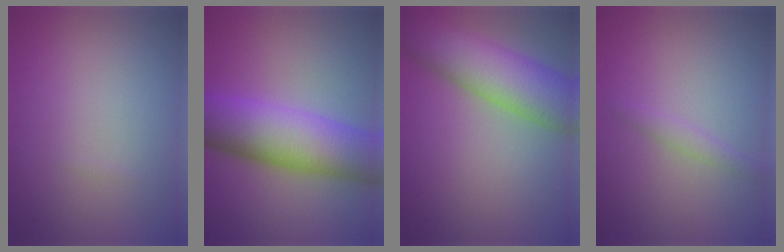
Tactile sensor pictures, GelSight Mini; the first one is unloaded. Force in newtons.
{"total": 11.0, "press": 11.0, "slide": 0.1}
{"total": 9.0, "press": 9.0, "slide": 0.3}
{"total": 1.2, "press": 1.2, "slide": 0.1}